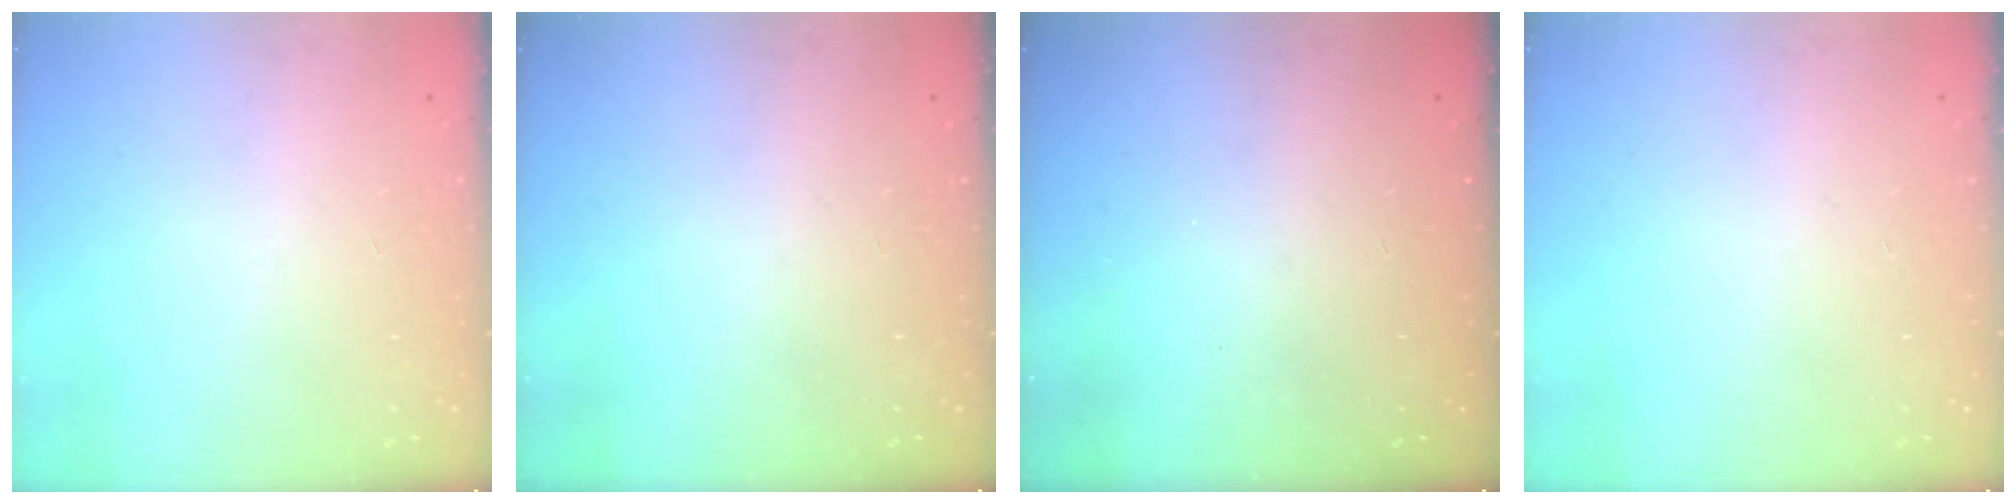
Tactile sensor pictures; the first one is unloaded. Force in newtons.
{"total": 0.0}
{"total": 0.0}
{"total": 0.0}